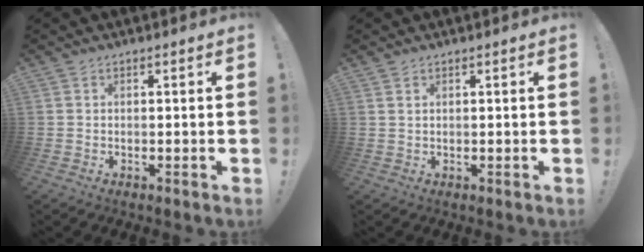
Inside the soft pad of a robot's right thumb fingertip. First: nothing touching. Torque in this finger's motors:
{"motor_torque": [-0.19, -0.17, 0.07, 0.07, 0.08]}